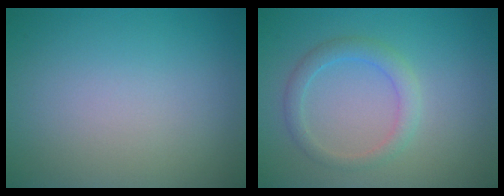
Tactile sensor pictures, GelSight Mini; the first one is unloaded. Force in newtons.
{"total": 2.3, "press": 2.2, "slide": 0.1}